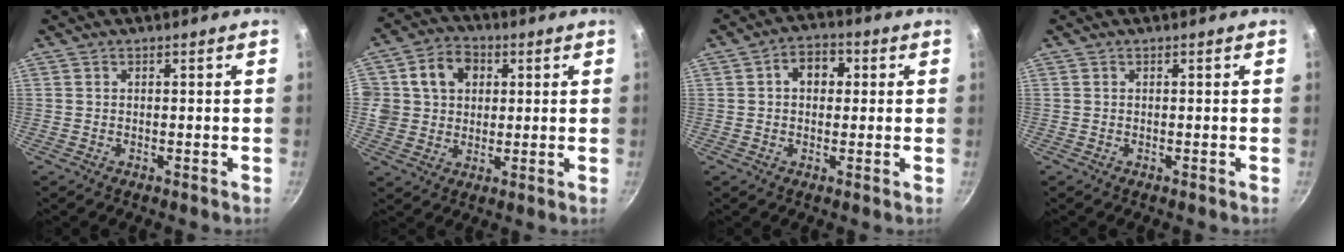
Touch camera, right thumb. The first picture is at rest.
{"total": 9.5, "force": [2.6, 8.0, 4.4], "torque": [-0.046, 0.007, 0.036]}
{"total": 6.2, "force": [1.3, 4.6, 4.0], "torque": [-0.026, 0.012, 0.010]}
{"total": 0.0}